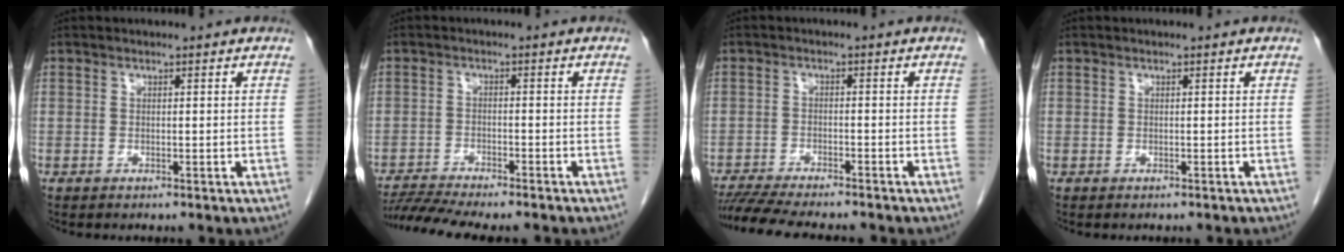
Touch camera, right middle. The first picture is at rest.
{"total": 9.1, "force": [-8.2, 0.0, 3.8], "torque": [-0.061, -0.004, -0.130]}
{"total": 11.3, "force": [-10.1, 1.0, 4.9], "torque": [-0.072, -0.012, -0.152]}
{"total": 0.6, "force": [-0.6, -0.1, -0.1], "torque": [-0.004, -0.003, -0.009]}